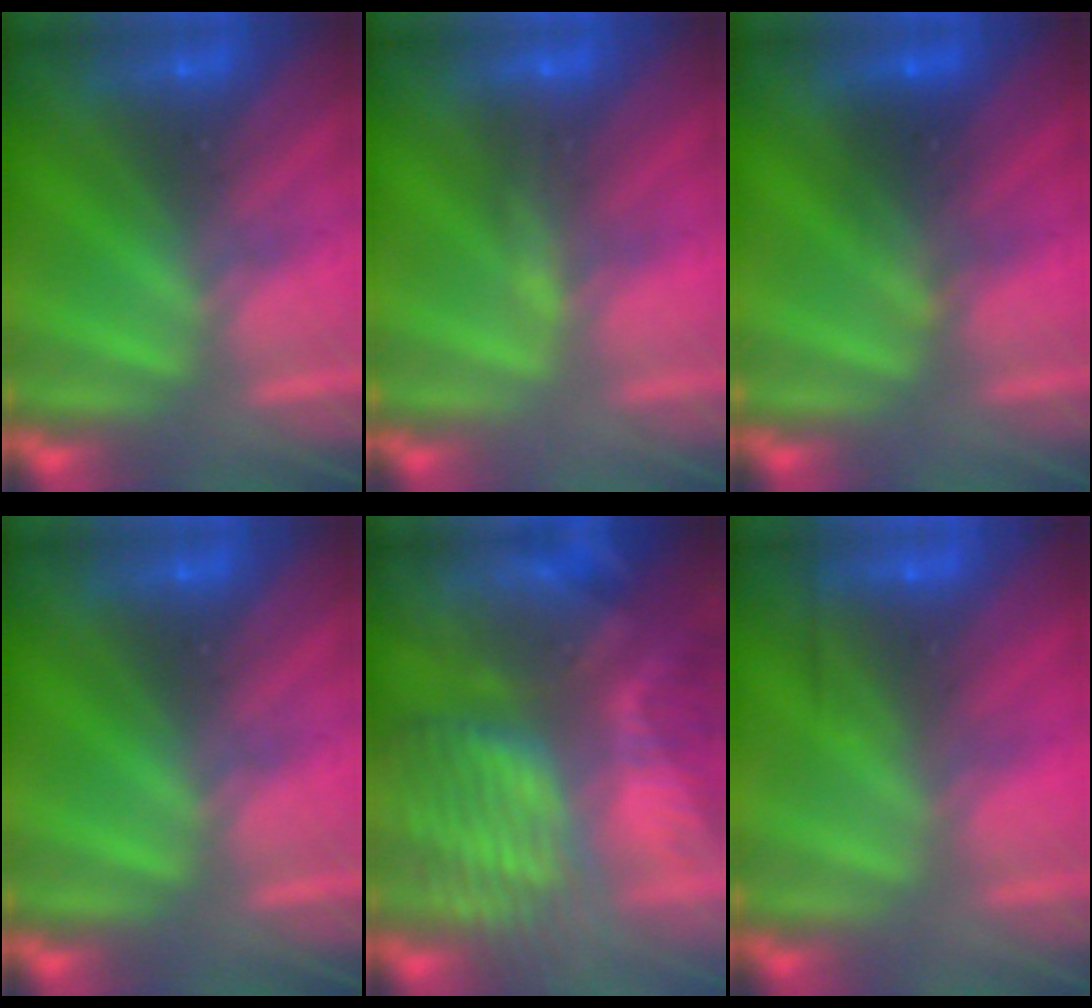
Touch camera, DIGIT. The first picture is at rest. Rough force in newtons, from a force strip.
{"total": 4.4}
{"total": 2.8}
{"total": 0.0}
{"total": 8.0}
{"total": 2.4}